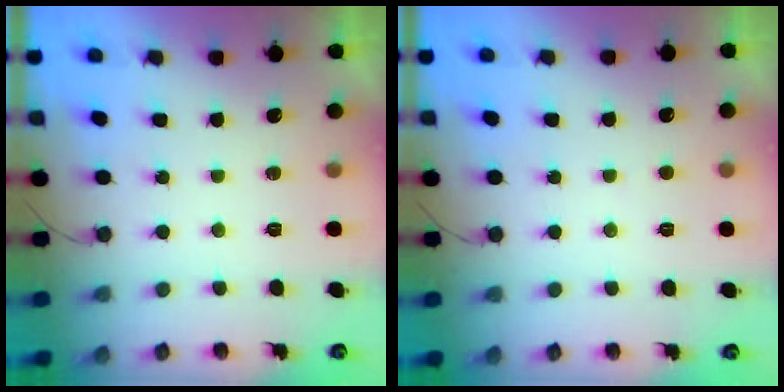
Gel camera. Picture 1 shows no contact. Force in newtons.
{"total": 2.7, "press": 2.7, "slide": 0.3}